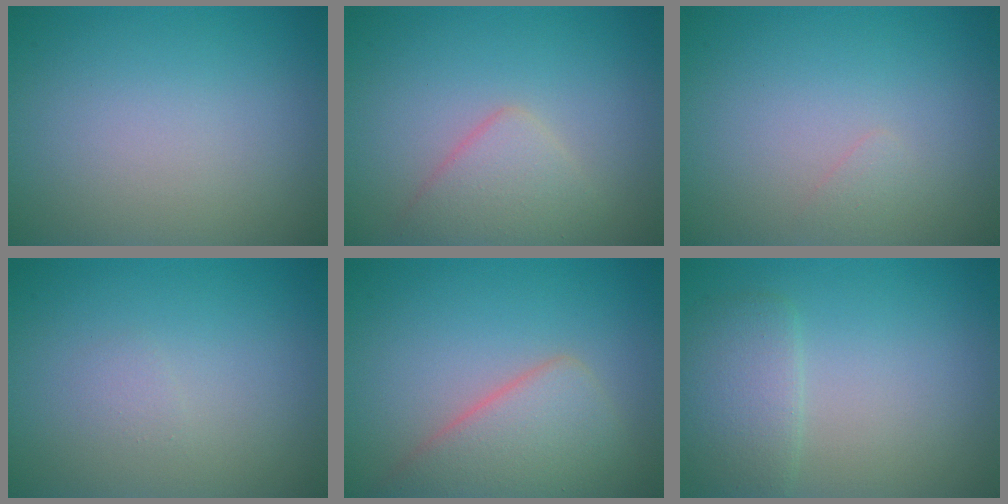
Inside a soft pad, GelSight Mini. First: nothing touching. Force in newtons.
{"total": 2.9, "press": 2.9, "slide": 0.1}
{"total": 0.6, "press": 0.6, "slide": 0.1}
{"total": 0.6, "press": 0.6, "slide": 0.0}
{"total": 5.2, "press": 5.2, "slide": 0.0}
{"total": 3.0, "press": 3.0, "slide": 0.1}